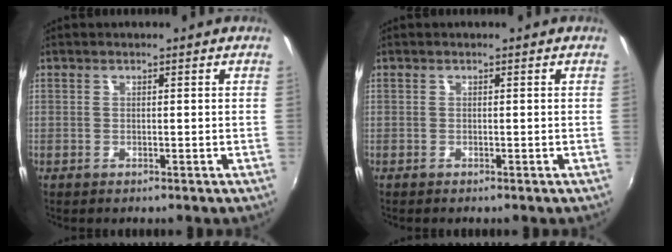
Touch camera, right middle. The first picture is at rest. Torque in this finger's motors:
{"motor_torque": [-0.08, -0.07, 0.02, 0.01]}